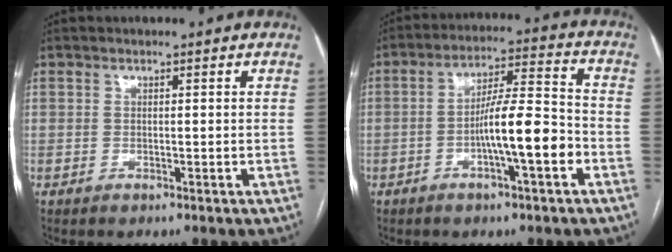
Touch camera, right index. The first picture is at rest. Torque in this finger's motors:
{"motor_torque": [1.79, -0.35, 0.88, 0.20]}